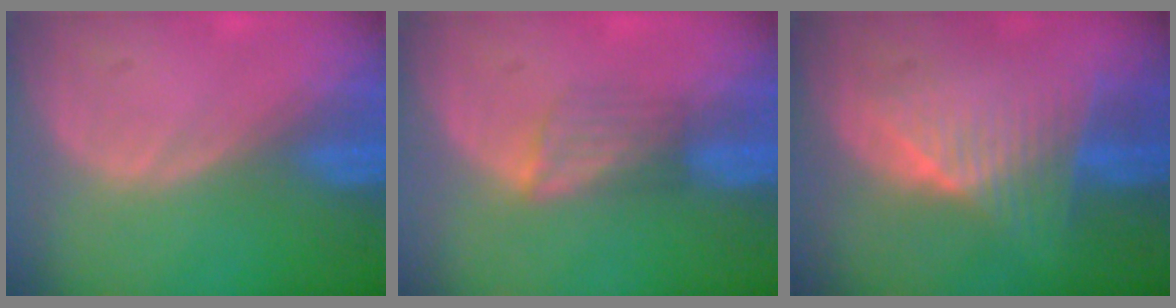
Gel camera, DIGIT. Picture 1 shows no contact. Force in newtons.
{"total": 3.5, "press": 3.2, "slide": 1.4}
{"total": 7.9, "press": 7.0, "slide": 3.6}